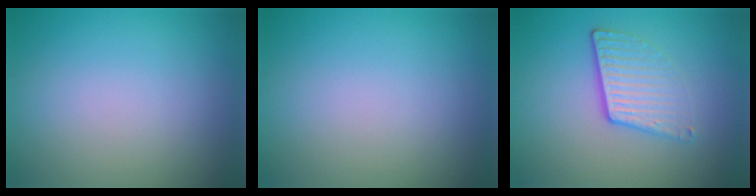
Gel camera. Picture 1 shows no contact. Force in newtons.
{"total": 0.0}
{"total": 3.9, "press": 2.7, "slide": 2.8}